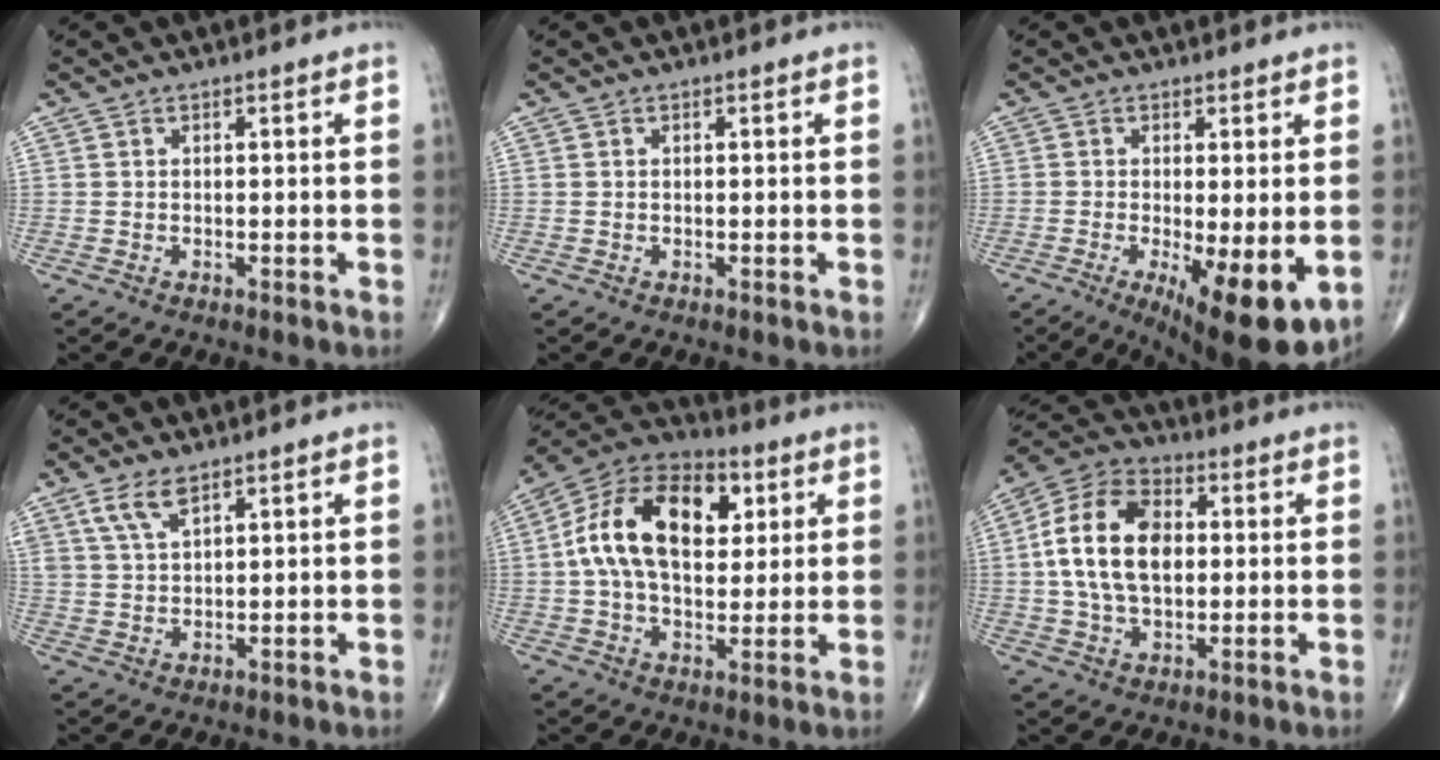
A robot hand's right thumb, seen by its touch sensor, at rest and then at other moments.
{"total": 0.0}
{"total": 12.4, "force": [-3.5, 3.7, 11.4], "torque": [-0.160, -0.026, -0.042]}
{"total": 5.2, "force": [3.3, 2.1, 3.4], "torque": [-0.069, -0.009, 0.071]}
{"total": 19.9, "force": [4.2, 12.1, 15.2], "torque": [-0.241, 0.010, 0.061]}
{"total": 16.0, "force": [1.3, 10.0, 12.4], "torque": [-0.217, 0.021, 0.018]}